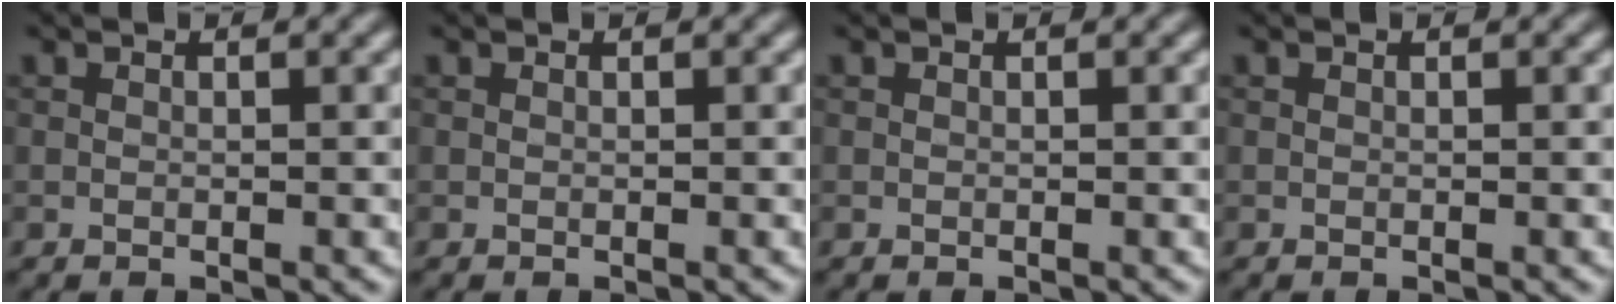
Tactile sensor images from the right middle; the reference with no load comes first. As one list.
[{"total": 0.0}, {"total": 0.0}, {"total": 0.0}]